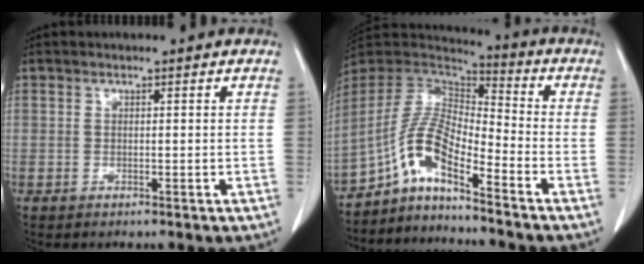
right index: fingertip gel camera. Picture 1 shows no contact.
{"total": 10.1, "force": [-6.4, 1.9, 7.6], "torque": [-0.165, 0.018, -0.125]}